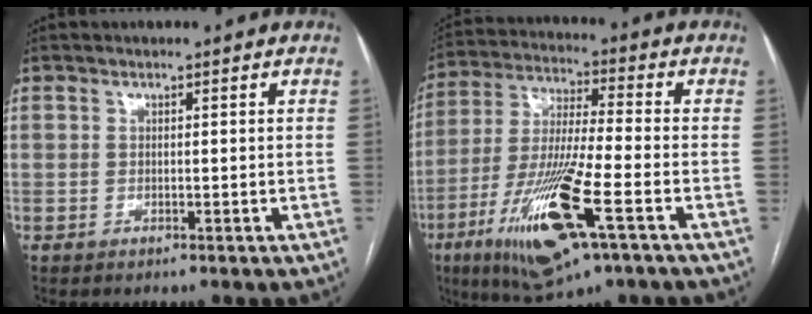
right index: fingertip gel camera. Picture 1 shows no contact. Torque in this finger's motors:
{"motor_torque": [2.14, 0.00, 0.53, 0.21]}